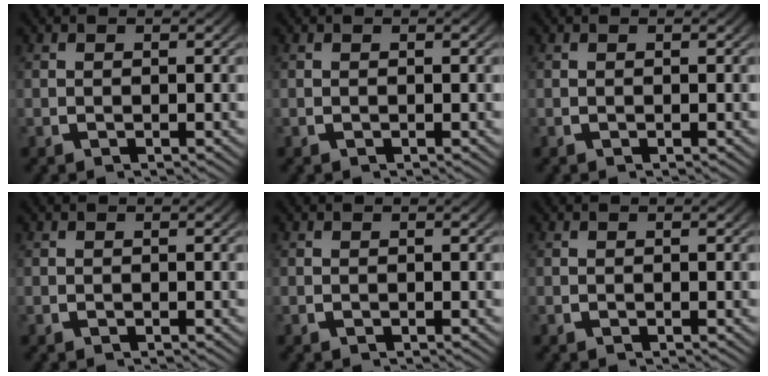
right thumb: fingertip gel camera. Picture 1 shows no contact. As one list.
[{"total": 0.0}, {"total": 0.0}, {"total": 0.0}, {"total": 0.0}, {"total": 0.0}]